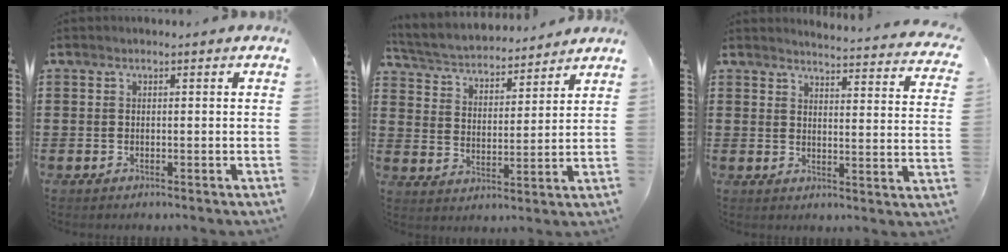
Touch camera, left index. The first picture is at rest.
{"total": 3.9, "force": [3.8, 0.5, 0.5], "torque": [-0.032, -0.029, 0.061]}
{"total": 3.4, "force": [3.4, -0.3, 0.5], "torque": [-0.021, -0.032, 0.053]}